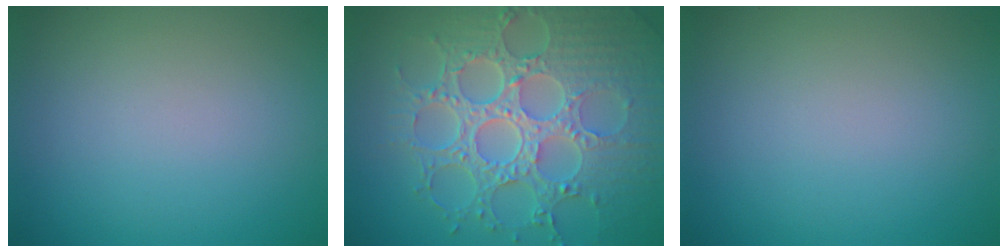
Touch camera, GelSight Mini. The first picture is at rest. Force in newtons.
{"total": 8.8, "press": 6.6, "slide": 5.9}
{"total": 0.0}